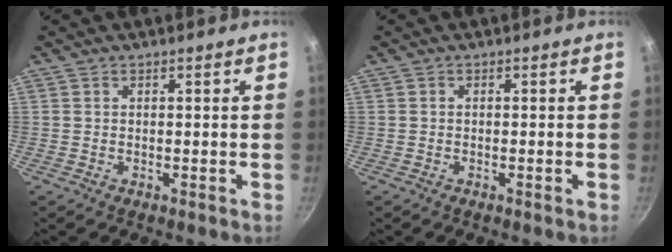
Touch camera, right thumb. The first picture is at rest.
{"total": 0.7, "force": [-0.4, 0.1, 0.5], "torque": [-0.014, 0.005, -0.008]}